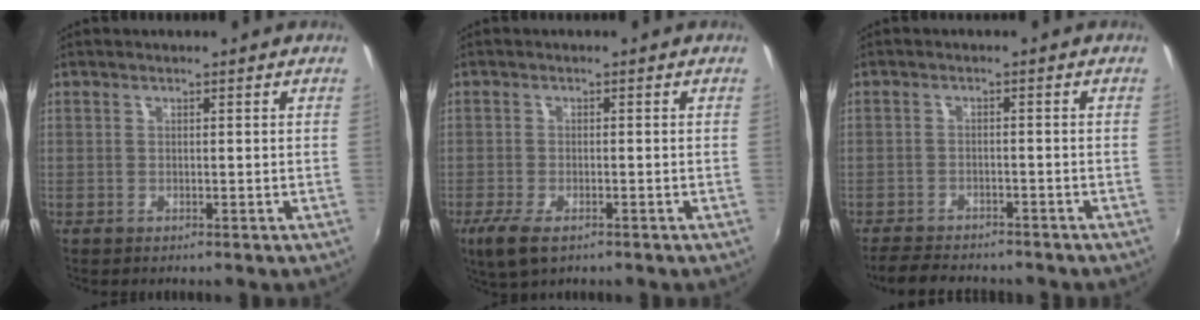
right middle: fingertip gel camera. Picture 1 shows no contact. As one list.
[{"total": 5.6, "force": [-3.4, 2.0, 4.0], "torque": [-0.095, -0.020, -0.060]}, {"total": 8.1, "force": [-7.2, 2.3, 2.9], "torque": [-0.077, -0.013, -0.112]}]